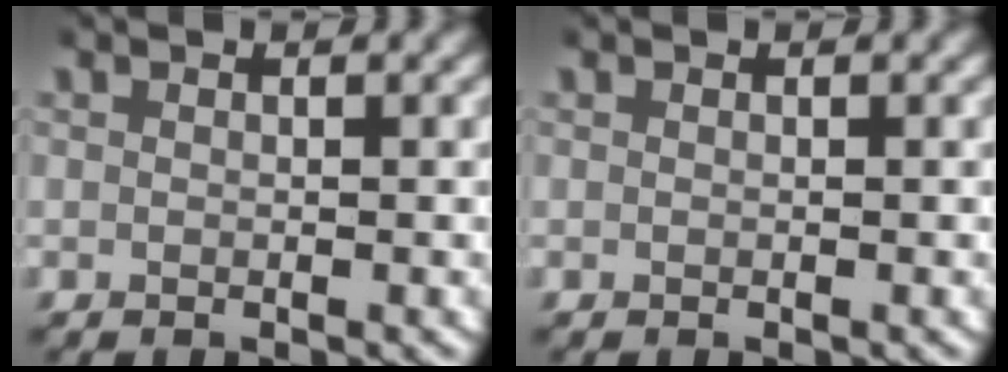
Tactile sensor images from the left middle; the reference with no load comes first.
{"total": 0.0}